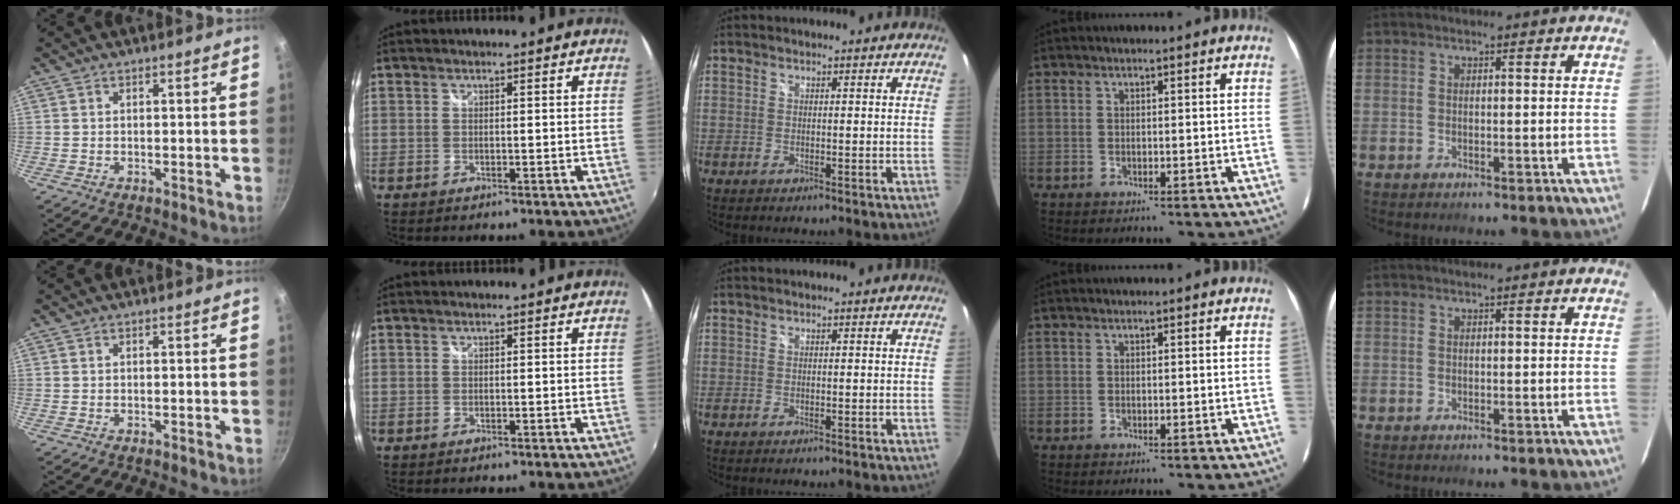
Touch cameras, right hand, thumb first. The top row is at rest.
{}